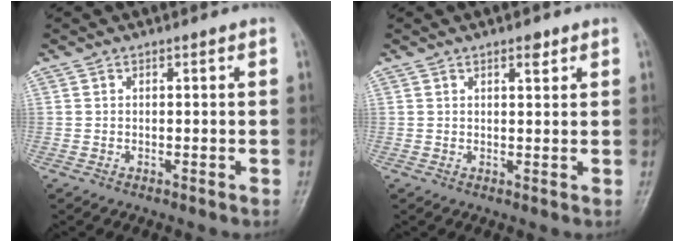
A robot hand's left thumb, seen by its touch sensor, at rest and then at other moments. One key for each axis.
{"total": 2.2, "fx": 1.4, "fy": 0.8, "fz": 1.5, "tx": -0.016, "ty": -0.007, "tz": 0.020}